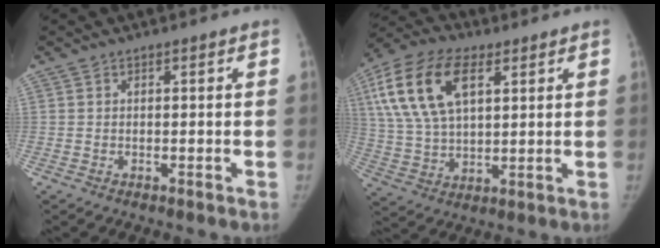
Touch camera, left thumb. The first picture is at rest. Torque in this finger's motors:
{"motor_torque": [-0.20, 1.01, 1.50, -1.27, 0.39]}